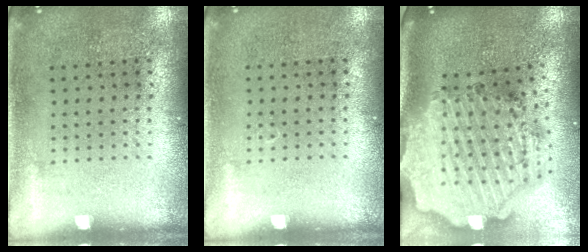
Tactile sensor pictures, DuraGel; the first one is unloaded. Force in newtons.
{"total": 0.0}
{"total": 4.0, "press": 3.3, "slide": 2.3}